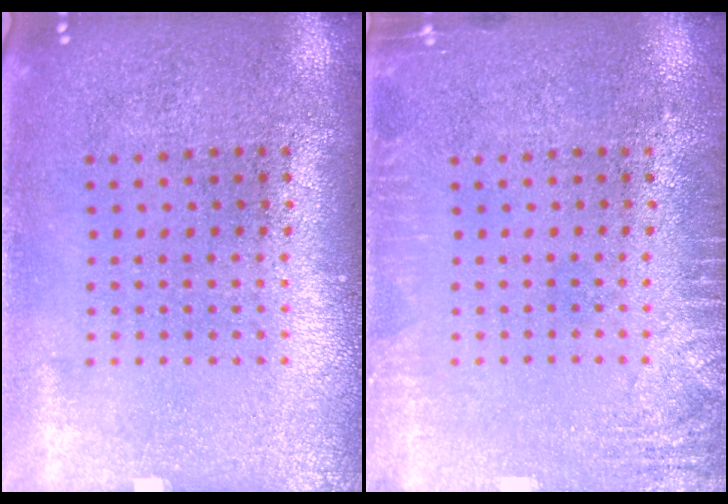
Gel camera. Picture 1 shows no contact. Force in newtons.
{"total": 2.3, "press": 2.2, "slide": 0.2}